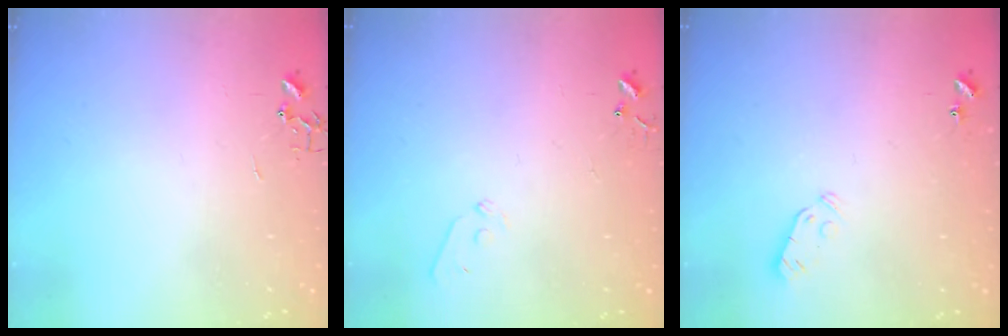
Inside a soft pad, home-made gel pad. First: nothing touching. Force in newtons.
{"total": 5.2, "press": 5.2, "slide": 0.5}
{"total": 3.7, "press": 3.6, "slide": 0.6}